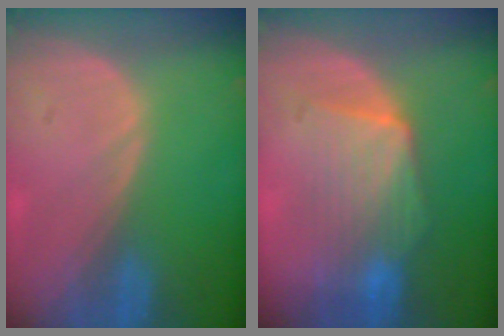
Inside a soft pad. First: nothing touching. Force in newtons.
{"total": 7.4, "press": 7.4, "slide": 0.7}